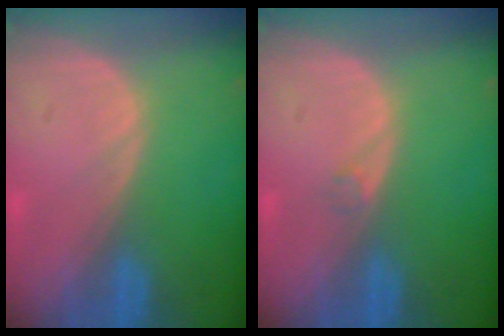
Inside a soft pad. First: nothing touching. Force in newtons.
{"total": 0.8, "press": 0.8, "slide": 0.1}